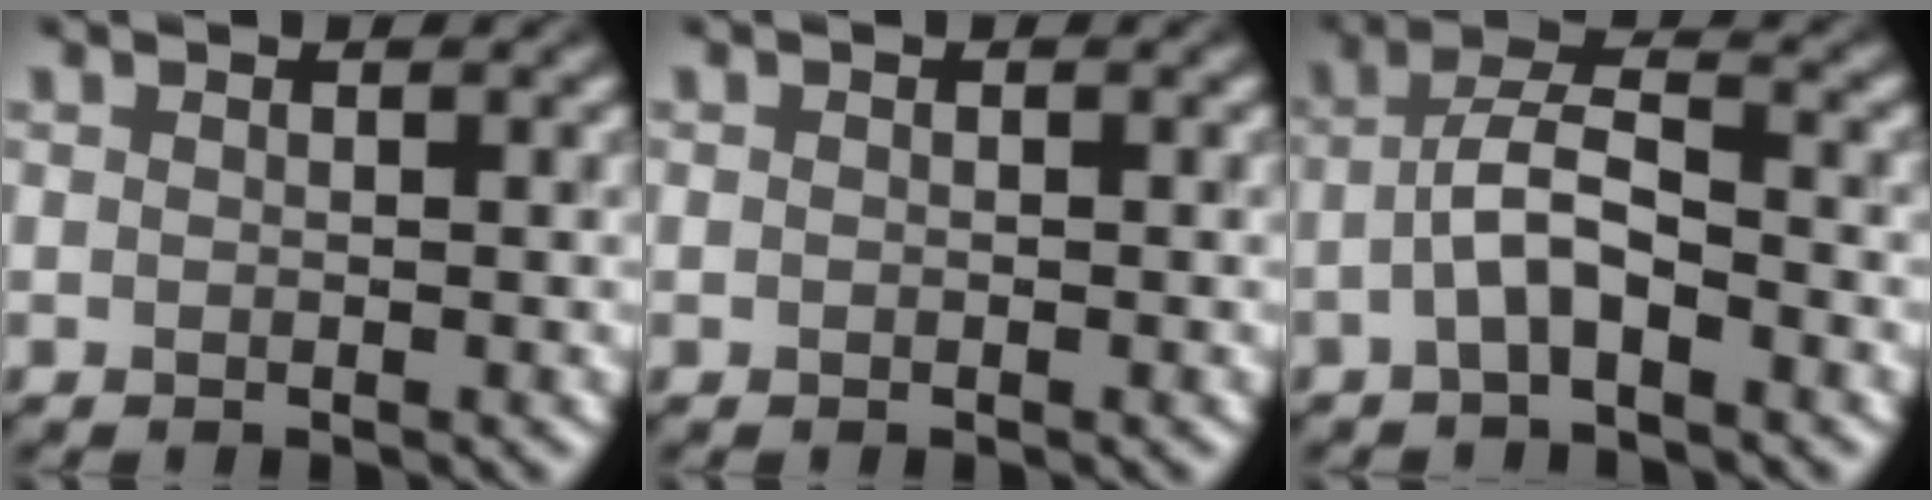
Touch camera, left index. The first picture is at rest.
{"total": 0.0}
{"total": 3.9, "force": [-1.6, 1.2, 3.4], "torque": [-0.065, 0.014, -0.039]}